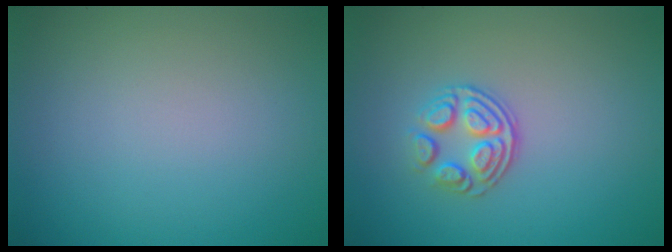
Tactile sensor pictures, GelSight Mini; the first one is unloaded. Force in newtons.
{"total": 3.1, "press": 2.5, "slide": 1.9}